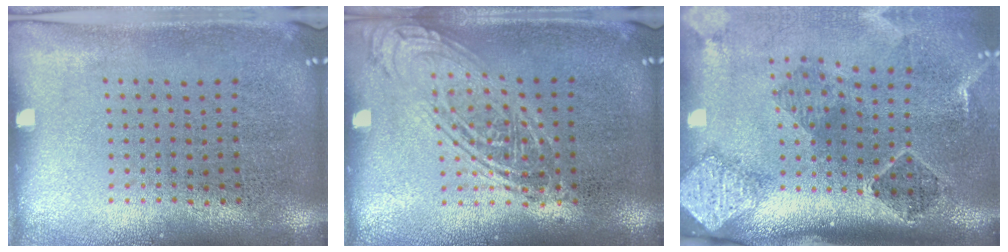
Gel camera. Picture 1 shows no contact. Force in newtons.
{"total": 2.4, "press": 2.4, "slide": 0.3}
{"total": 2.9, "press": 1.9, "slide": 2.1}